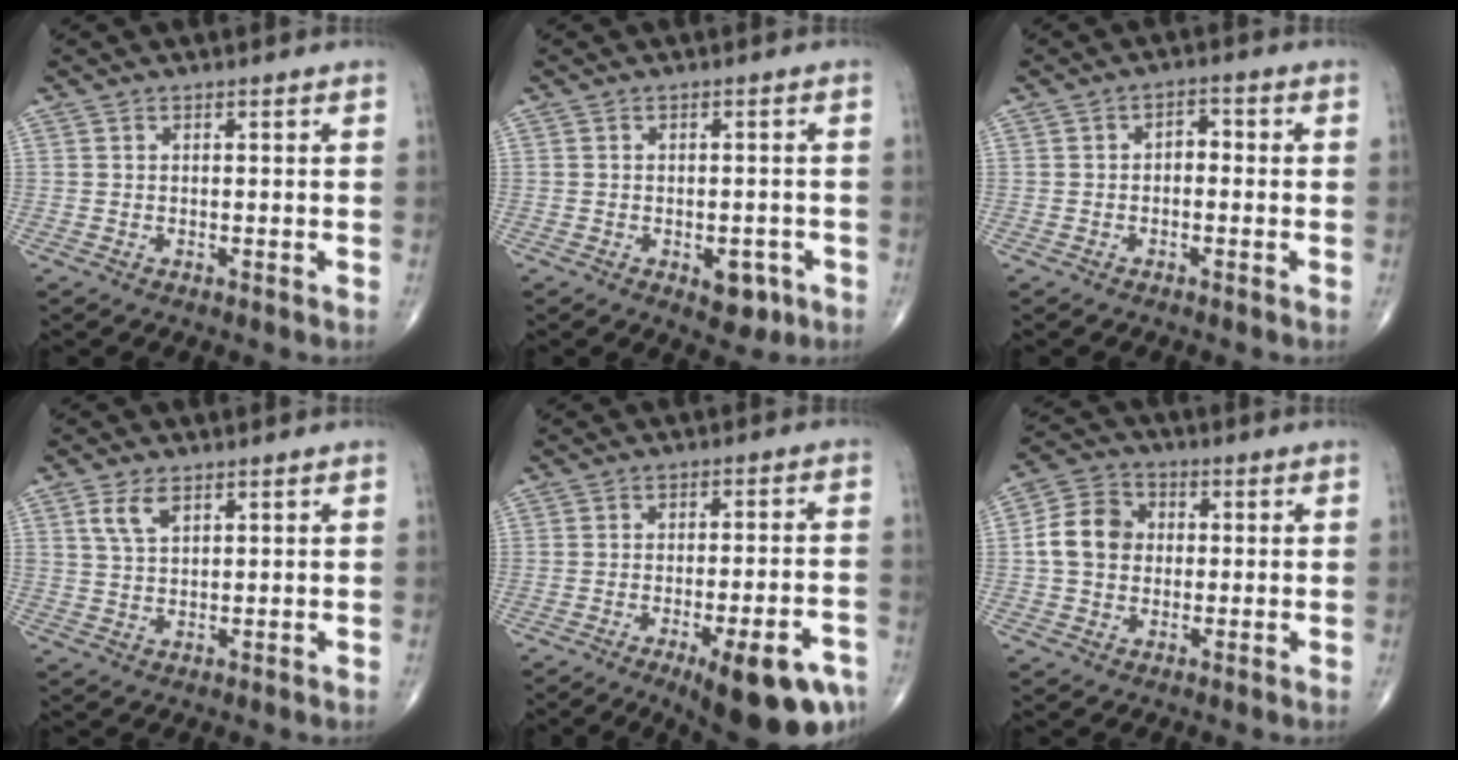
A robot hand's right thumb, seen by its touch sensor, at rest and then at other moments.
{"total": 4.6, "force": [-2.0, 2.6, 3.2], "torque": [-0.018, 0.008, -0.020]}
{"total": 2.7, "force": [-0.3, 1.7, 2.0], "torque": [-0.017, 0.013, -0.013]}
{"total": 4.3, "force": [2.2, 2.2, 3.0], "torque": [-0.055, -0.005, 0.047]}
{"total": 15.8, "force": [-8.9, 4.2, 12.4], "torque": [-0.113, 0.040, -0.117]}
{"total": 8.8, "force": [0.2, 7.3, 5.0], "torque": [-0.077, 0.020, -0.006]}